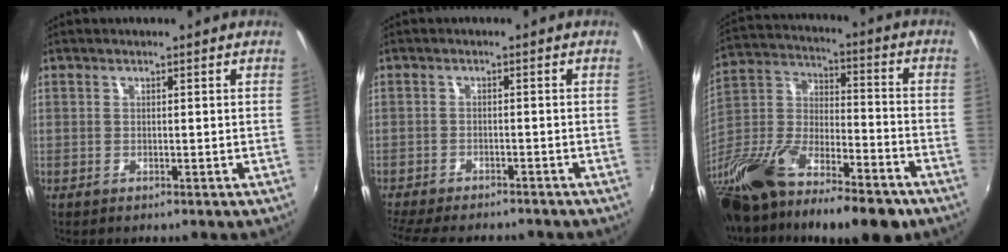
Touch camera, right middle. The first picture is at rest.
{"total": 11.0, "force": [-9.7, 2.4, 4.6], "torque": [-0.111, -0.025, -0.151]}
{"total": 26.0, "force": [-16.8, 9.5, 17.4], "torque": [-0.350, -0.033, -0.288]}